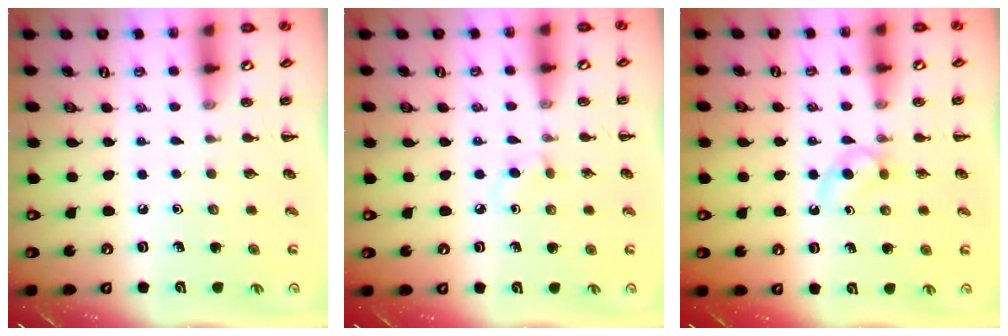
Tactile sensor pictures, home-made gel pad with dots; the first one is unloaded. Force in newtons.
{"total": 1.5, "press": 1.3, "slide": 0.8}
{"total": 3.0, "press": 2.8, "slide": 1.1}